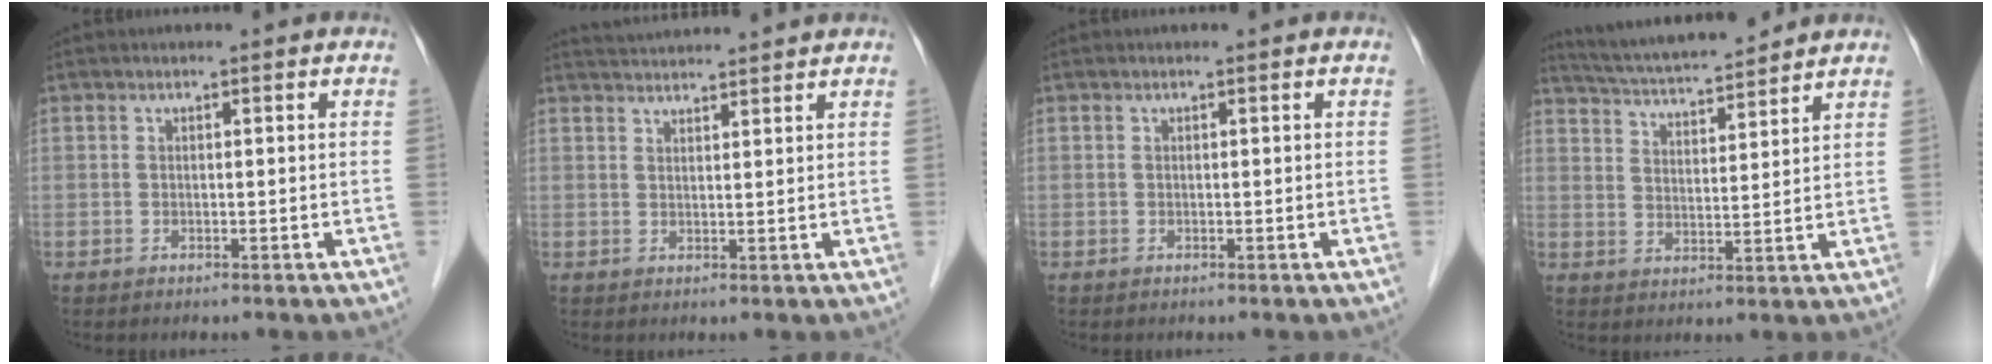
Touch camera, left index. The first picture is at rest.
{"total": 6.2, "force": [6.0, -0.4, 1.3], "torque": [-0.026, 0.032, 0.090]}
{"total": 0.0}
{"total": 12.4, "force": [11.5, 1.0, 4.5], "torque": [-0.083, 0.016, 0.187]}